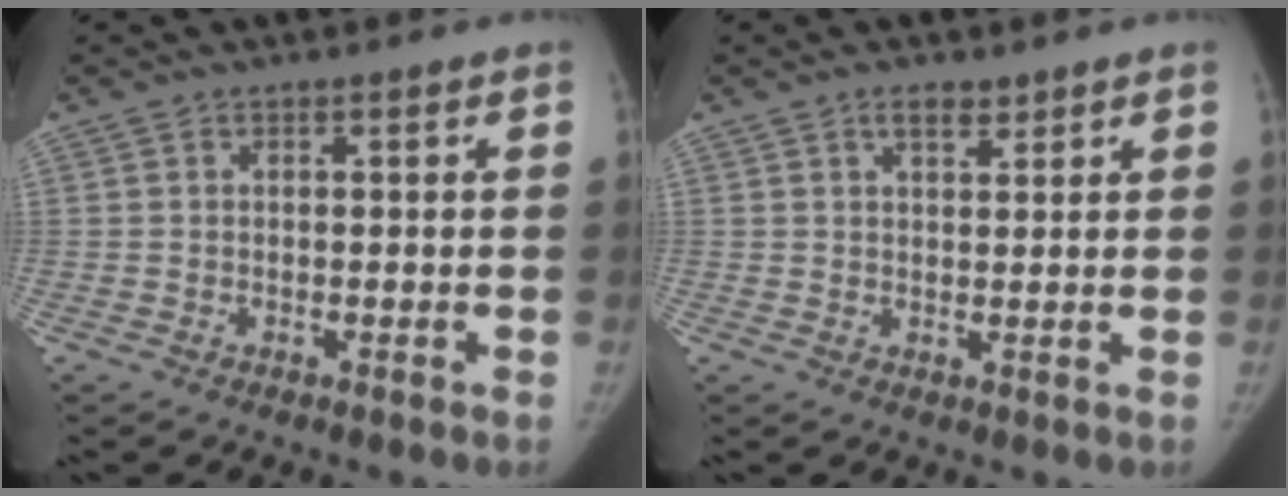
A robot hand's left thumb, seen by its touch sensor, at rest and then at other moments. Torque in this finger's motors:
{"motor_torque": [0.31, -0.29, 0.63, -0.66, 0.10]}